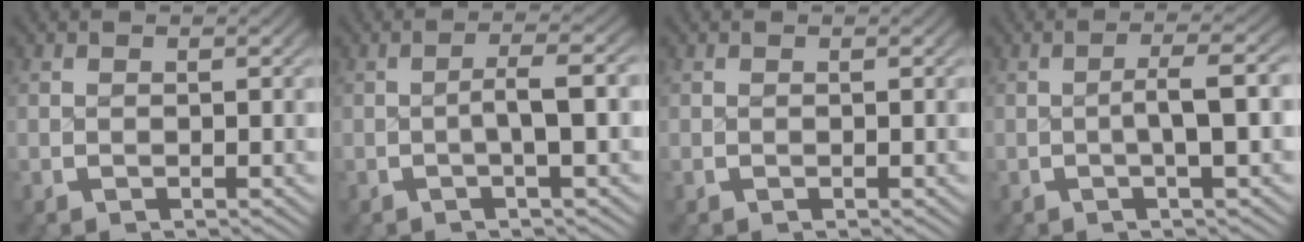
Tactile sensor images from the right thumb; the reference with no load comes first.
{"total": 3.0, "force": [-0.4, 0.4, 3.0], "torque": [-0.058, 0.009, -0.012]}
{"total": 0.0}
{"total": 3.5, "force": [-0.4, 0.6, 3.4], "torque": [-0.063, 0.009, -0.012]}